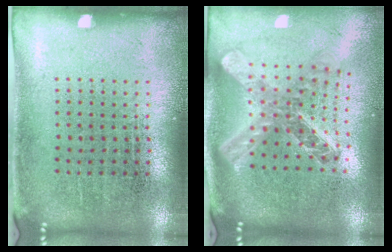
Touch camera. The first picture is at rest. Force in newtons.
{"total": 2.5, "press": 1.9, "slide": 1.5}